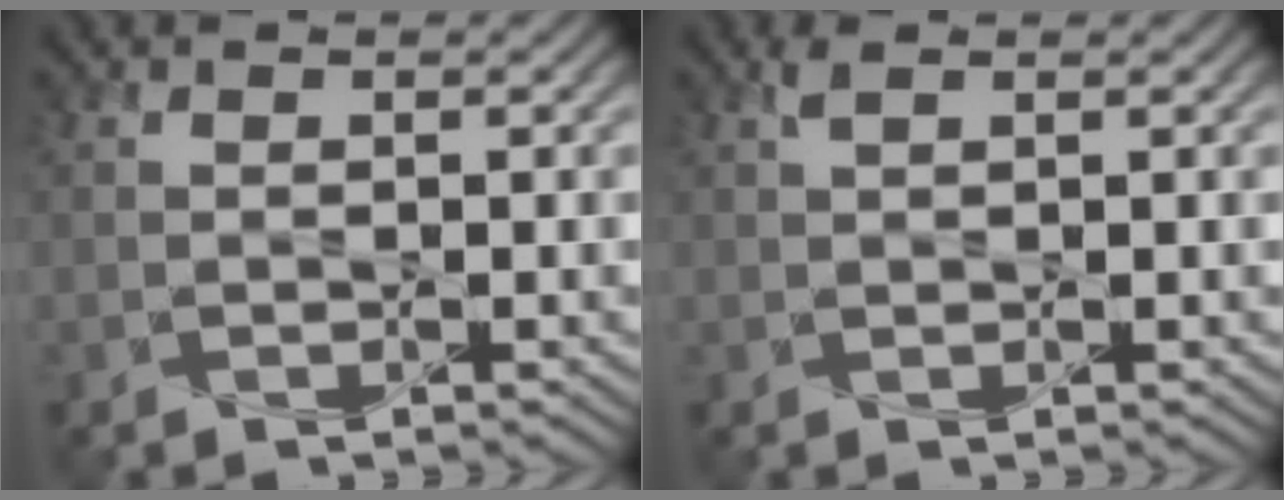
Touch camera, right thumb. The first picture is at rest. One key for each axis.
{"total": 1.0, "fx": 0.7, "fy": 0.2, "fz": 0.7, "tx": -0.021, "ty": 0.006, "tz": 0.014}